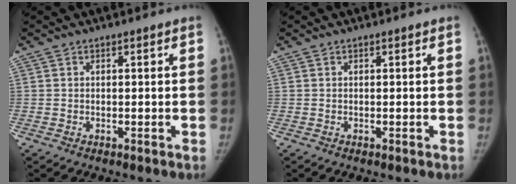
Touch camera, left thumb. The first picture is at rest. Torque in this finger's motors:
{"motor_torque": [0.06, -0.03, 0.13, 0.05, 0.02]}